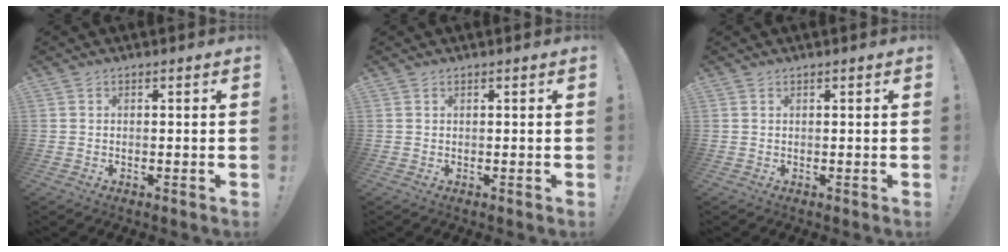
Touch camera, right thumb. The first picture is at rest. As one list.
[{"total": 0.0}, {"total": 0.0}]